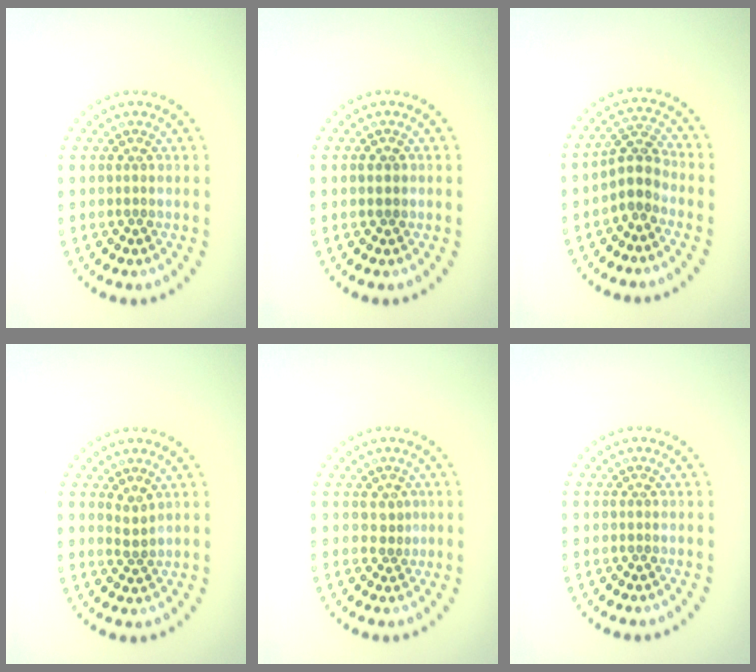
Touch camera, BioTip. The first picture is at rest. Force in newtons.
{"total": 1.3, "press": 1.3, "slide": 0.2}
{"total": 2.6, "press": 2.1, "slide": 1.6}
{"total": 1.3, "press": 0.9, "slide": 0.9}
{"total": 1.1, "press": 0.8, "slide": 0.8}
{"total": 0.0}